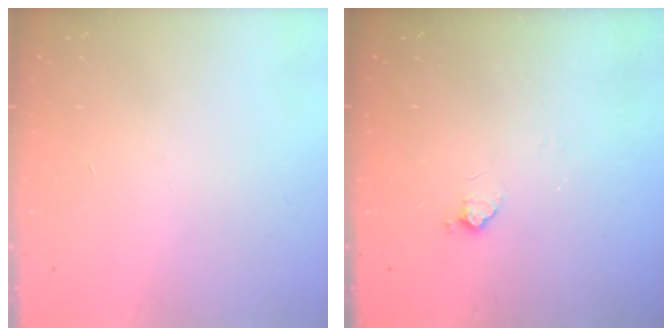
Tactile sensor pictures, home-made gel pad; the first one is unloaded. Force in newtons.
{"total": 4.4, "press": 4.4, "slide": 0.8}